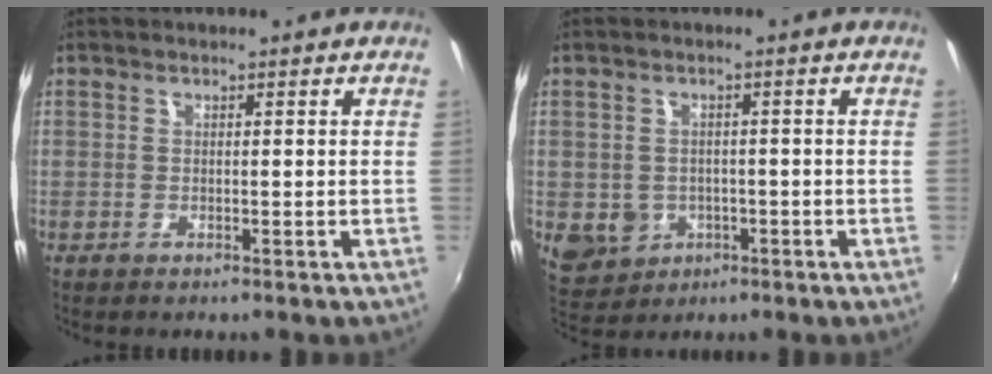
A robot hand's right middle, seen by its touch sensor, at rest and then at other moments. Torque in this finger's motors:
{"motor_torque": [0.30, -0.23, 0.01, 0.03]}